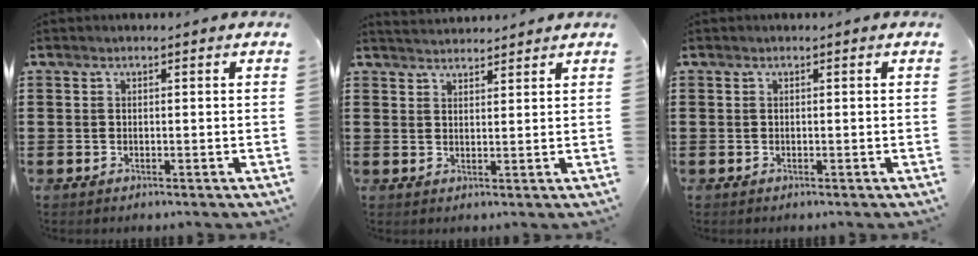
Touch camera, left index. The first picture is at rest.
{"total": 2.4, "force": [2.4, 0.0, -0.1], "torque": [-0.005, -0.004, 0.048]}
{"total": 0.0}